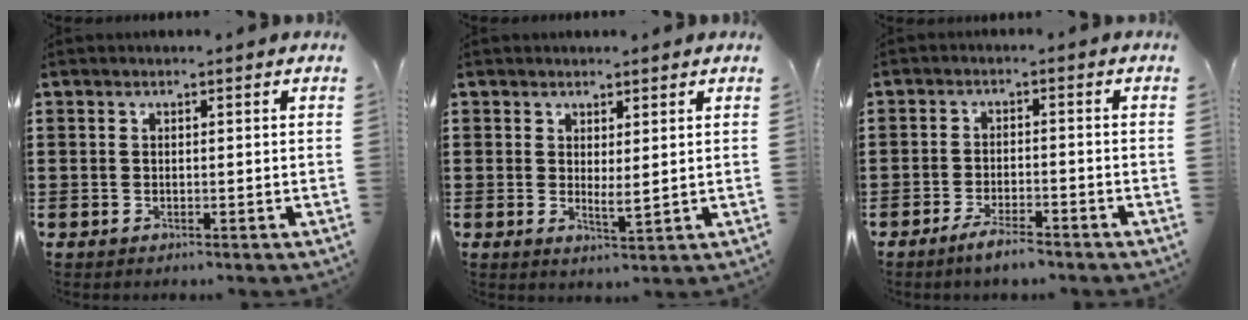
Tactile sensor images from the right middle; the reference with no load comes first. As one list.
[{"total": 2.3, "force": [1.3, 0.6, 1.8], "torque": [-0.022, -0.009, 0.022]}, {"total": 3.6, "force": [-3.0, 0.4, 2.0], "torque": [-0.042, 0.001, -0.057]}]